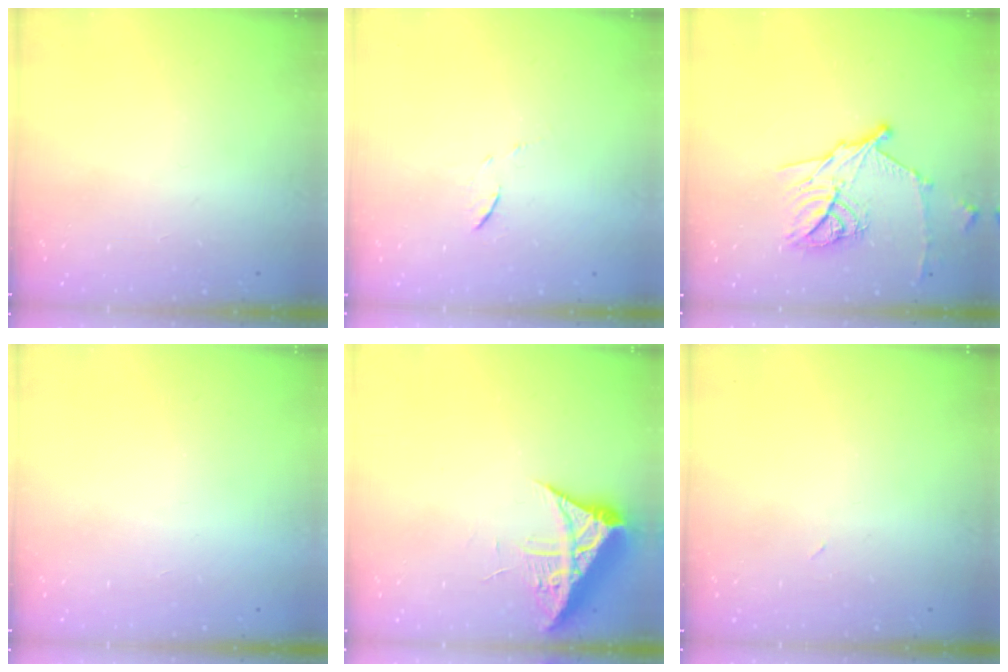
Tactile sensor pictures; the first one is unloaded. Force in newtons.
{"total": 5.5, "press": 5.4, "slide": 0.7}
{"total": 14.9, "press": 14.9, "slide": 0.8}
{"total": 1.5, "press": 1.5, "slide": 0.1}
{"total": 7.2, "press": 7.2, "slide": 0.8}
{"total": 2.9, "press": 2.9, "slide": 0.7}